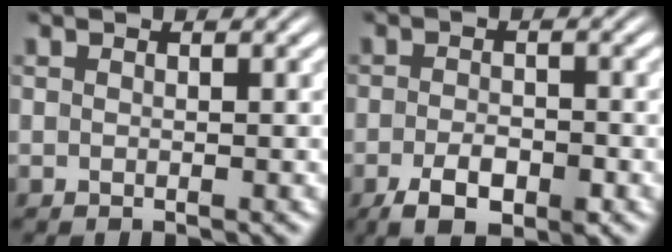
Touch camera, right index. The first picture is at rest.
{"total": 4.6, "force": [-2.4, 2.3, 3.1], "torque": [-0.048, -0.011, -0.038]}